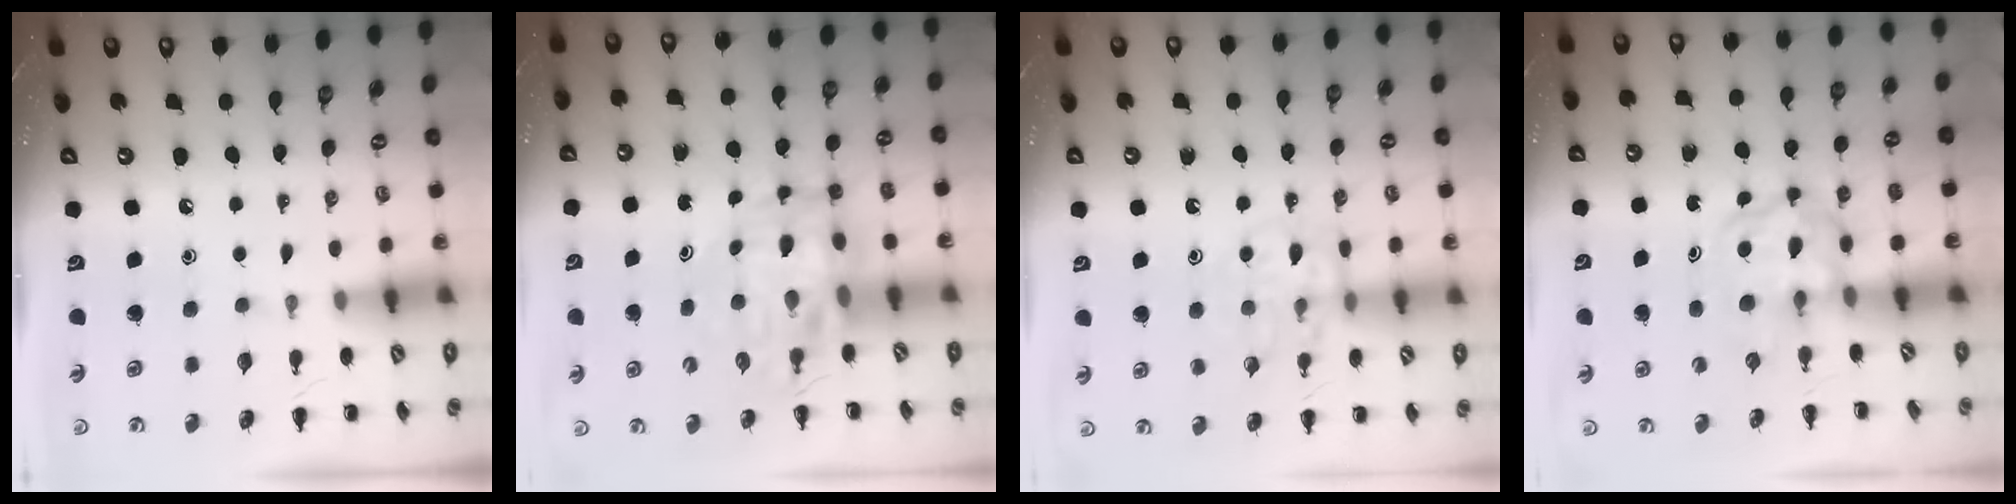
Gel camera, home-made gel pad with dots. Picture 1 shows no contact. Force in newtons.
{"total": 11.2, "press": 10.8, "slide": 3.3}
{"total": 11.9, "press": 11.9, "slide": 1.3}
{"total": 4.0, "press": 3.9, "slide": 0.4}